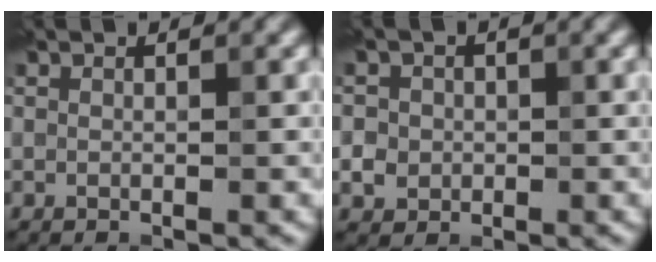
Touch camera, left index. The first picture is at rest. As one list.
[{"total": 3.1, "force": [0.1, 2.9, 0.9], "torque": [0.003, 0.011, -0.008]}]